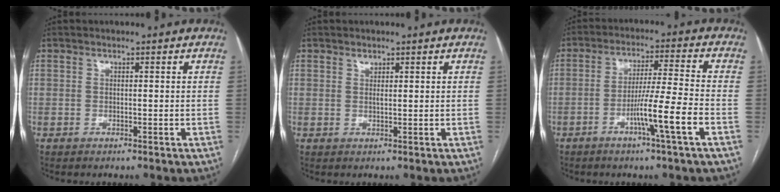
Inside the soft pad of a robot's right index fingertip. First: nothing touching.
{"total": 0.9, "force": [0.7, 0.5, 0.4], "torque": [-0.006, -0.003, 0.012]}
{"total": 8.8, "force": [-3.7, -1.4, 7.9], "torque": [-0.137, -0.005, -0.070]}